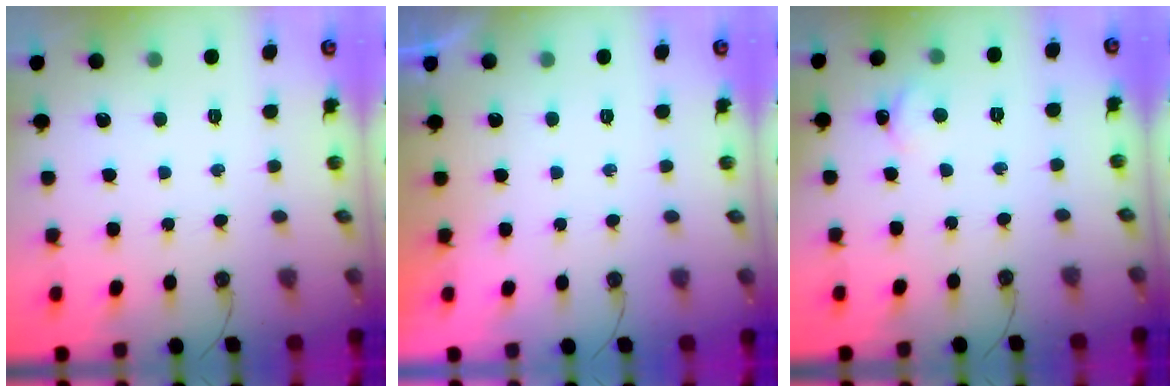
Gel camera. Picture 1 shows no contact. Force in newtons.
{"total": 0.0}
{"total": 2.3, "press": 2.3, "slide": 0.4}